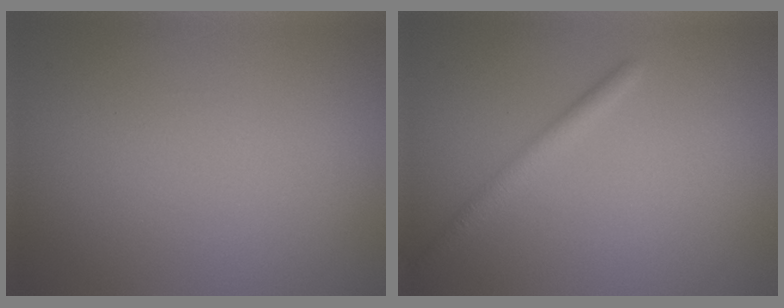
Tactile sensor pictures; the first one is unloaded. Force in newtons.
{"total": 1.8, "press": 1.8, "slide": 0.0}